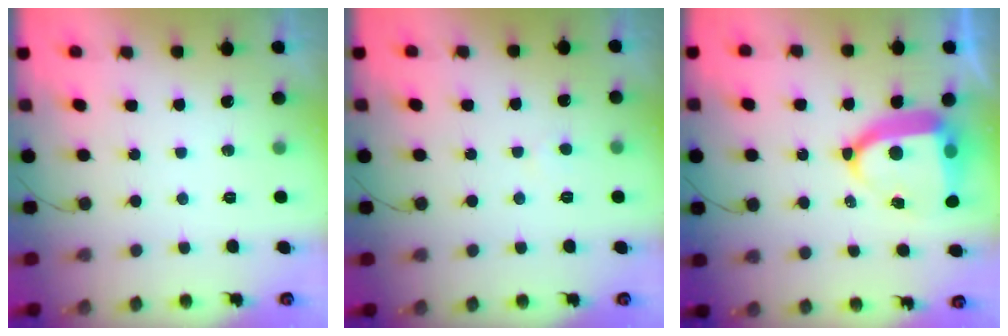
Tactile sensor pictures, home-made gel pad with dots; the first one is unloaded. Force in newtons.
{"total": 2.8, "press": 2.7, "slide": 0.4}
{"total": 12.7, "press": 12.6, "slide": 1.6}